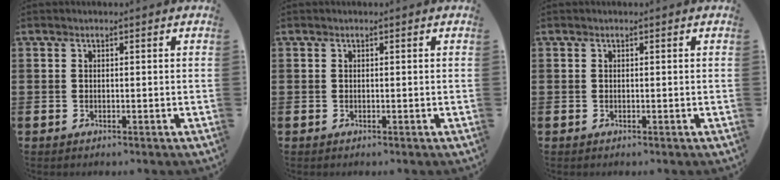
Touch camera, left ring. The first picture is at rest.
{"total": 0.0}
{"total": 0.0}